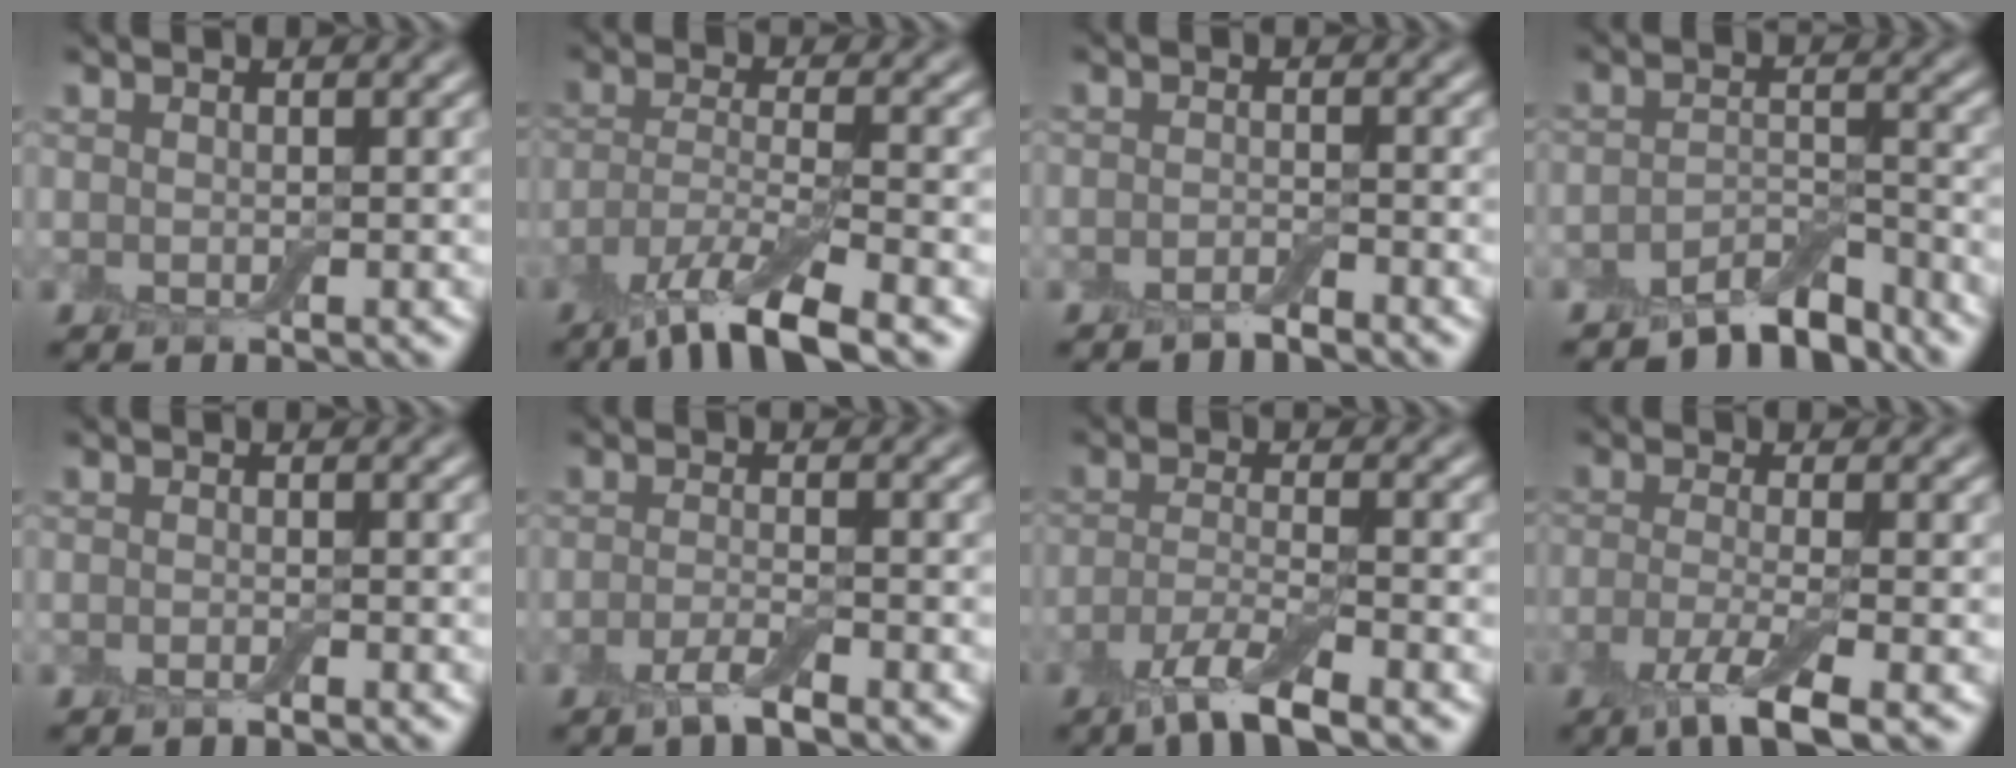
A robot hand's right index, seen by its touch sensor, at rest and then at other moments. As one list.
[{"total": 6.9, "force": [-4.6, 1.5, 4.9], "torque": [-0.090, -0.008, -0.093]}, {"total": 1.2, "force": [-1.1, 0.1, 0.5], "torque": [-0.011, 0.000, -0.023]}, {"total": 4.3, "force": [-3.8, 1.0, 1.7], "torque": [-0.026, 0.004, -0.073]}, {"total": 0.8, "force": [-0.6, 0.0, 0.4], "torque": [-0.008, -0.001, -0.012]}, {"total": 2.5, "force": [-1.6, 0.4, 1.9], "torque": [-0.036, -0.002, -0.039]}, {"total": 4.6, "force": [-3.0, 0.9, 3.4], "torque": [-0.068, -0.010, -0.066]}, {"total": 4.6, "force": [-2.4, 0.8, 3.9], "torque": [-0.076, -0.009, -0.055]}]